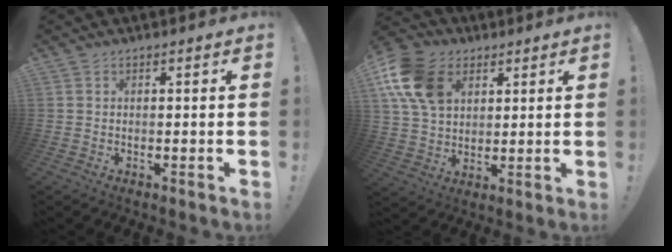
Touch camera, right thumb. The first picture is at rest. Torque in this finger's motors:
{"motor_torque": [0.28, 0.36, 0.24, 0.24, 0.18]}